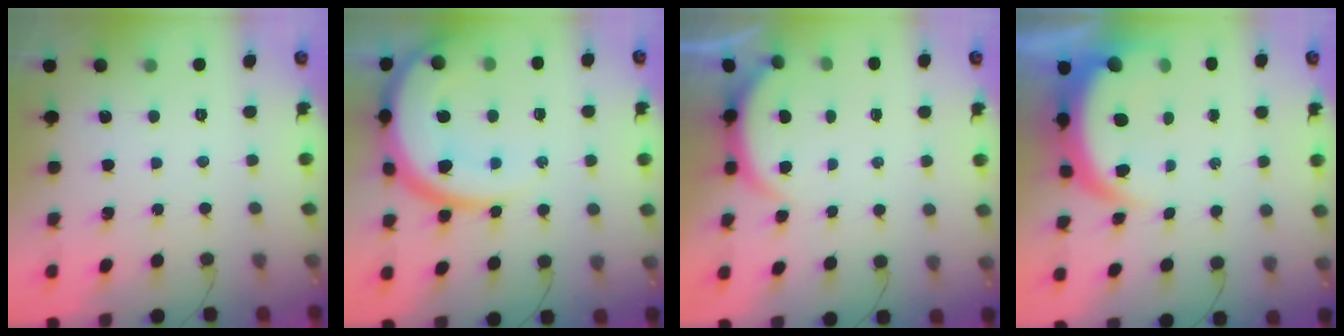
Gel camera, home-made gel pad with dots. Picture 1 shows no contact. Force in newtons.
{"total": 16.8, "press": 16.7, "slide": 1.6}
{"total": 2.9, "press": 2.8, "slide": 0.6}
{"total": 8.2, "press": 8.1, "slide": 1.1}